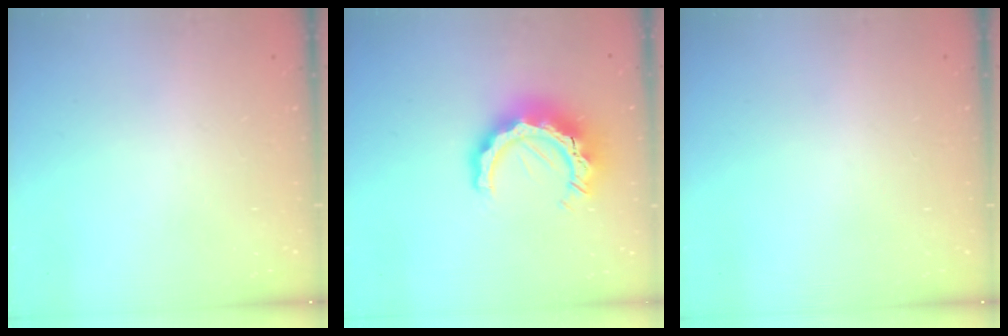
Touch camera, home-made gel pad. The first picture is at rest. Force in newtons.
{"total": 12.8, "press": 12.8, "slide": 1.3}
{"total": 0.0}